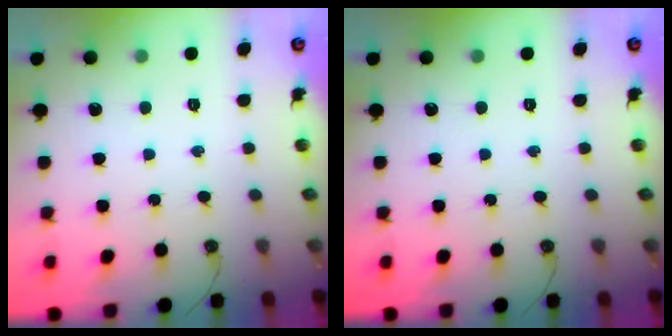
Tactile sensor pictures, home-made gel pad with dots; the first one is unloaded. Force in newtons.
{"total": 0.0}